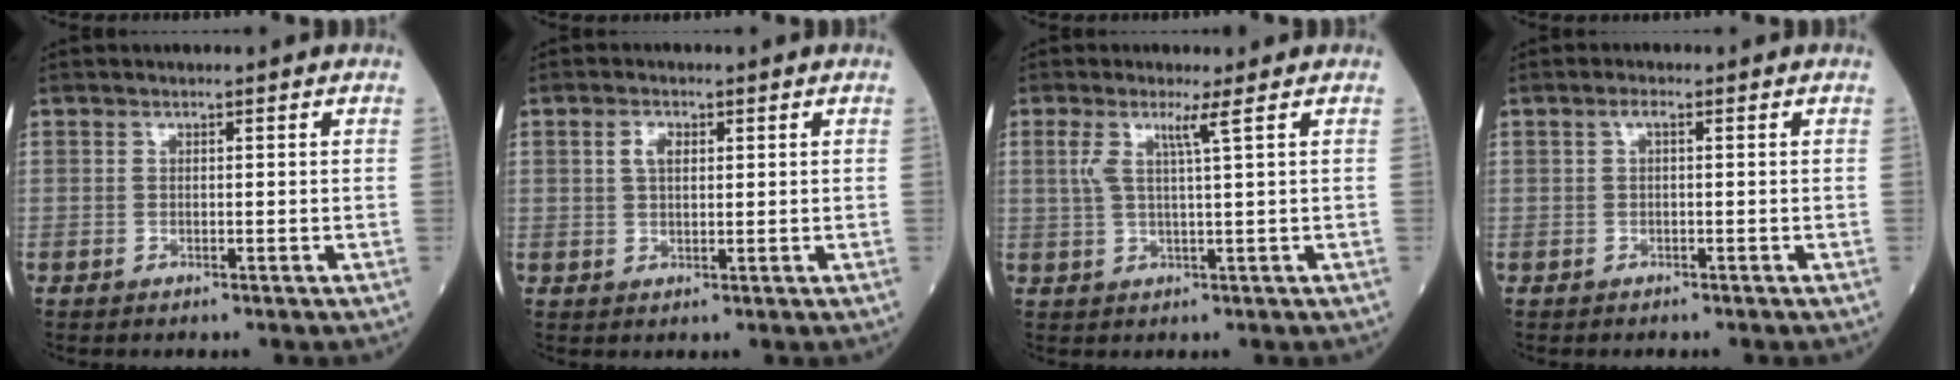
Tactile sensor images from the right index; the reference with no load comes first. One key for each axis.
{"total": 2.6, "fx": 0.9, "fy": 1.4, "fz": 2.0, "tx": -0.039, "ty": 0.006, "tz": 0.017}
{"total": 3.6, "fx": 1.6, "fy": -0.6, "fz": 3.1, "tx": -0.073, "ty": 0.007, "tz": 0.038}
{"total": 1.1, "fx": 0.1, "fy": 0.3, "fz": 1.0, "tx": -0.021, "ty": 0.002, "tz": -0.002}